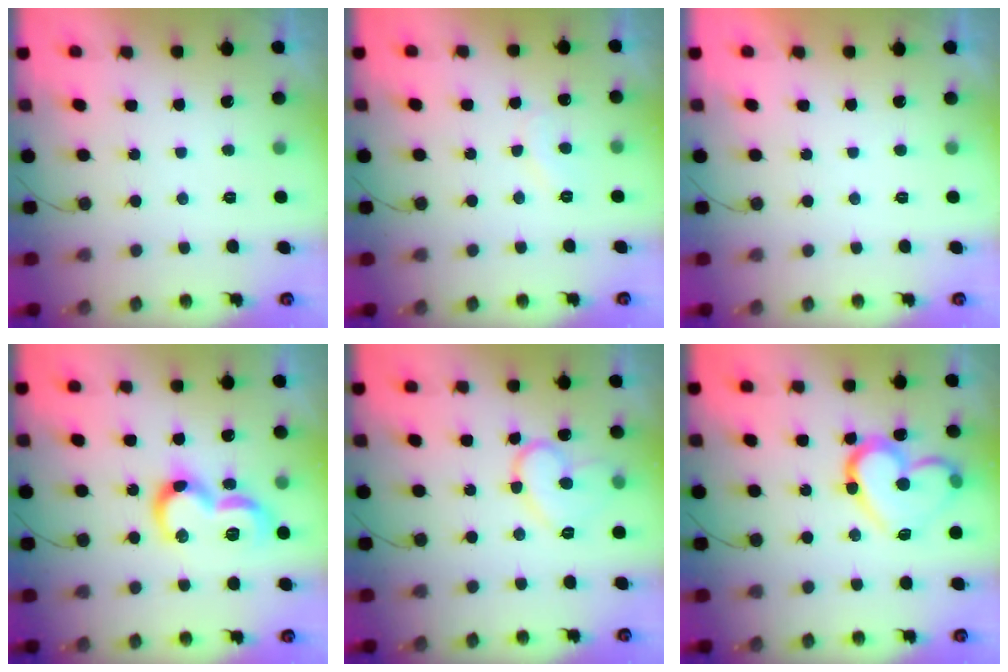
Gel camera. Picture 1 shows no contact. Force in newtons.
{"total": 6.4, "press": 6.3, "slide": 0.6}
{"total": 1.7, "press": 1.7, "slide": 0.0}
{"total": 13.8, "press": 13.7, "slide": 1.2}
{"total": 12.4, "press": 12.4, "slide": 0.3}
{"total": 15.1, "press": 15.0, "slide": 0.8}